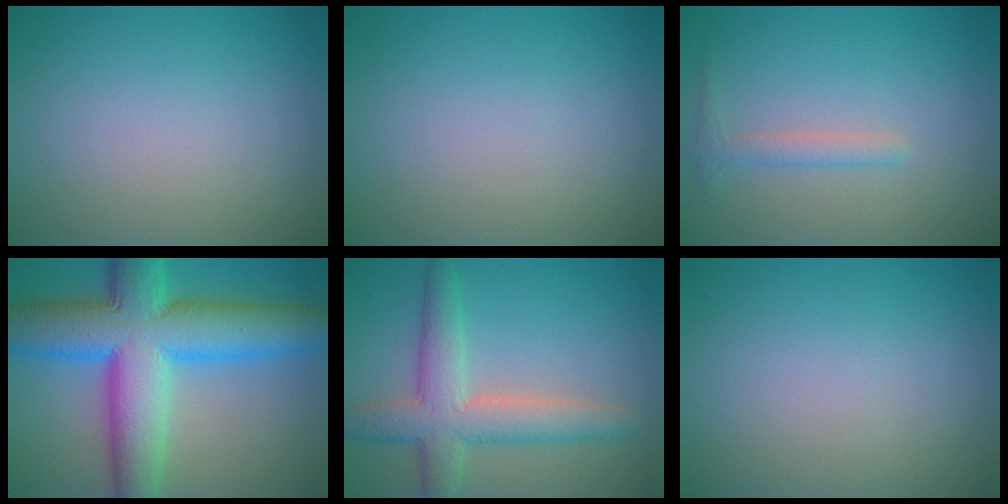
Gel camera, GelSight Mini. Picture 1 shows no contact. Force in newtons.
{"total": 0.0}
{"total": 1.4, "press": 1.4, "slide": 0.1}
{"total": 13.6, "press": 13.6, "slide": 0.2}
{"total": 5.6, "press": 5.6, "slide": 0.2}
{"total": 0.0}